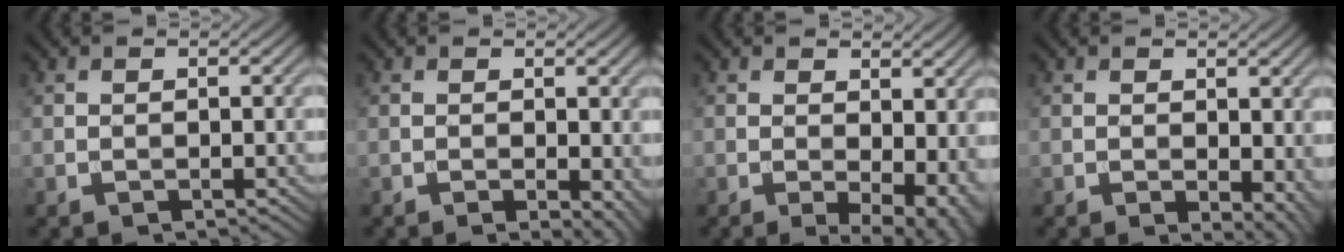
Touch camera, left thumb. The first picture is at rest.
{"total": 3.1, "force": [-0.7, 1.2, 2.8], "torque": [-0.037, -0.006, -0.008]}
{"total": 6.1, "force": [0.0, 3.0, 5.3], "torque": [-0.074, -0.009, 0.006]}
{"total": 4.3, "force": [-0.1, 2.3, 3.6], "torque": [-0.044, -0.008, 0.004]}